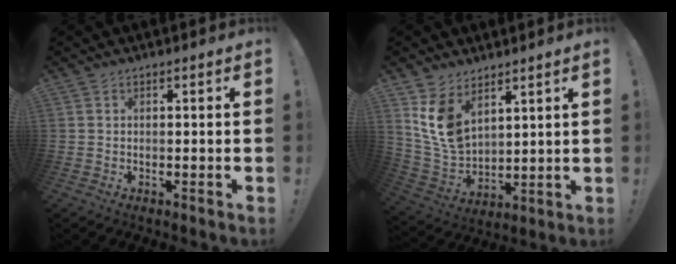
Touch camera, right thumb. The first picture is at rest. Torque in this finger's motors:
{"motor_torque": [0.16, 0.30, 0.17, 0.35, 0.10]}